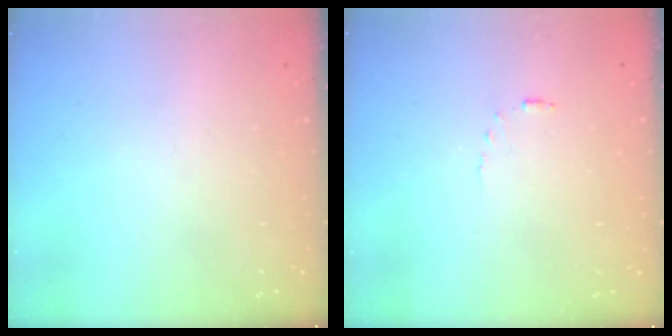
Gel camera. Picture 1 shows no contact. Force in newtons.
{"total": 2.5, "press": 2.5, "slide": 0.5}